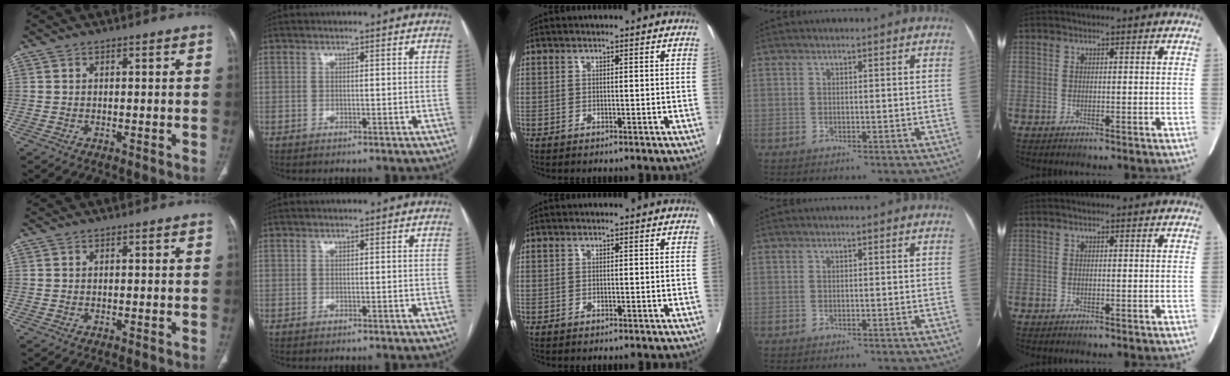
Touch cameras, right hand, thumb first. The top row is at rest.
{}